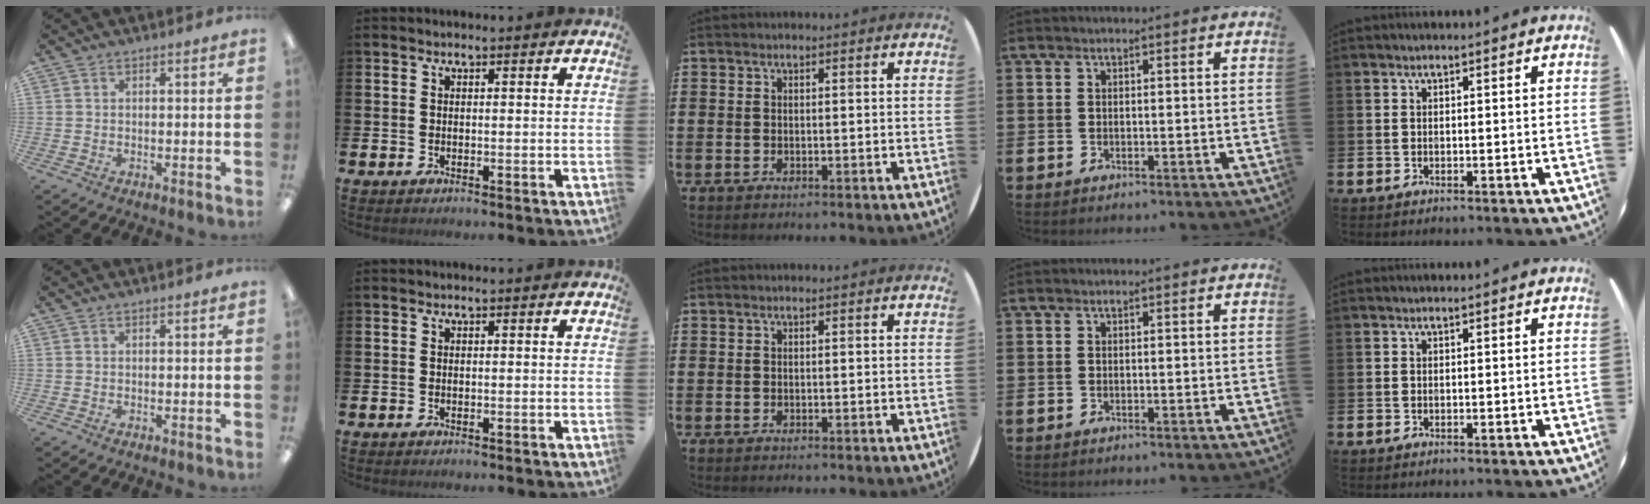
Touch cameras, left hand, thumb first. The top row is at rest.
{}